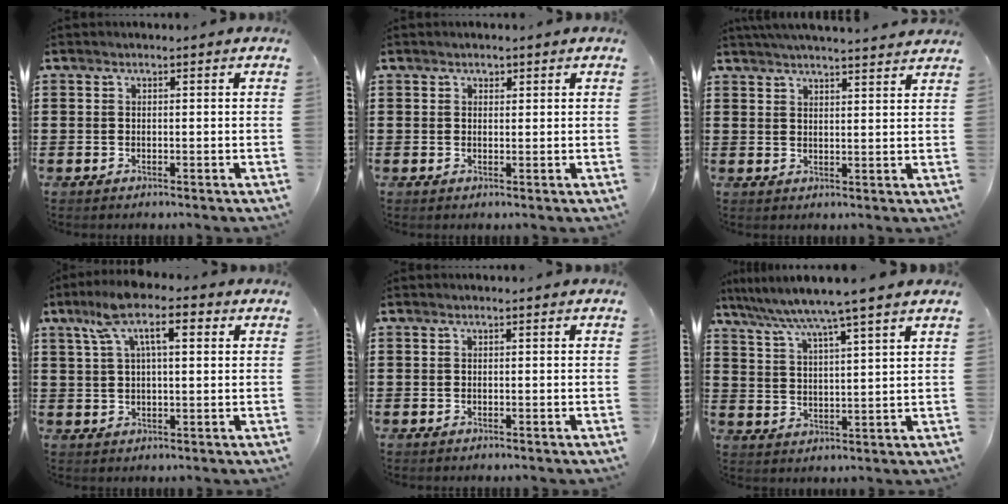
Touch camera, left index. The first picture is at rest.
{"total": 0.9, "force": [0.6, 0.6, 0.3], "torque": [-0.007, 0.003, 0.013]}
{"total": 3.3, "force": [3.2, -0.5, 0.6], "torque": [-0.020, -0.013, 0.058]}
{"total": 8.4, "force": [3.8, 2.9, 6.9], "torque": [-0.146, 0.011, 0.063]}
{"total": 0.0}
{"total": 6.1, "force": [5.2, -1.2, 2.9], "torque": [-0.077, -0.032, 0.085]}